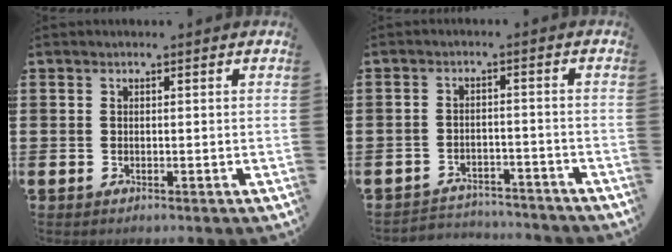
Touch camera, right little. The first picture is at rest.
{"total": 2.9, "force": [-2.8, 0.3, -0.2], "torque": [-0.005, 0.002, -0.062]}